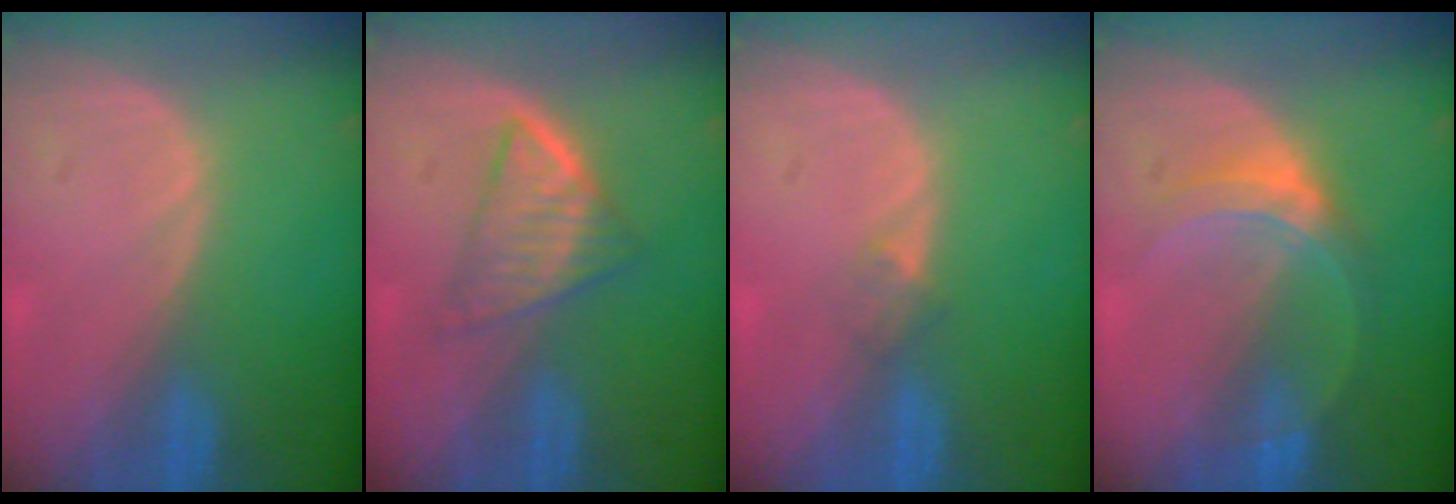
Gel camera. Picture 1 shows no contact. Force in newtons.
{"total": 5.3, "press": 5.0, "slide": 1.8}
{"total": 1.5, "press": 1.2, "slide": 1.0}
{"total": 5.1, "press": 4.9, "slide": 1.5}